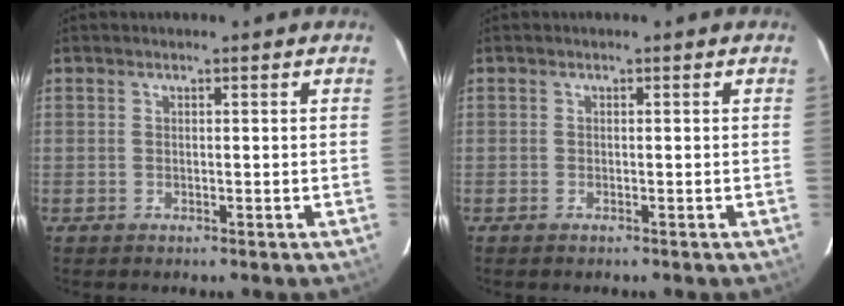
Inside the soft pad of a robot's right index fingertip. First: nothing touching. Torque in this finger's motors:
{"motor_torque": [-0.11, 0.02, 0.04, 0.01]}